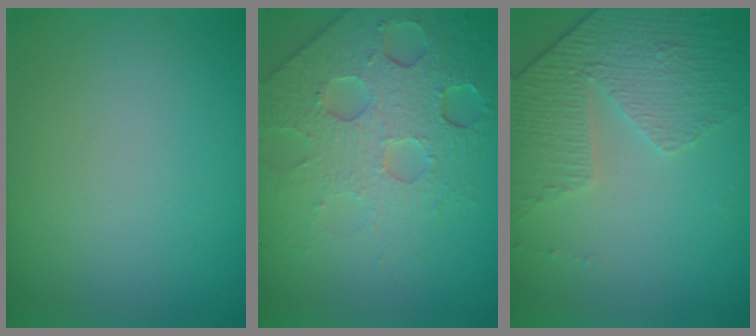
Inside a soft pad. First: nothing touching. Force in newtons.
{"total": 7.9, "press": 5.3, "slide": 5.9}
{"total": 4.7, "press": 3.2, "slide": 3.4}